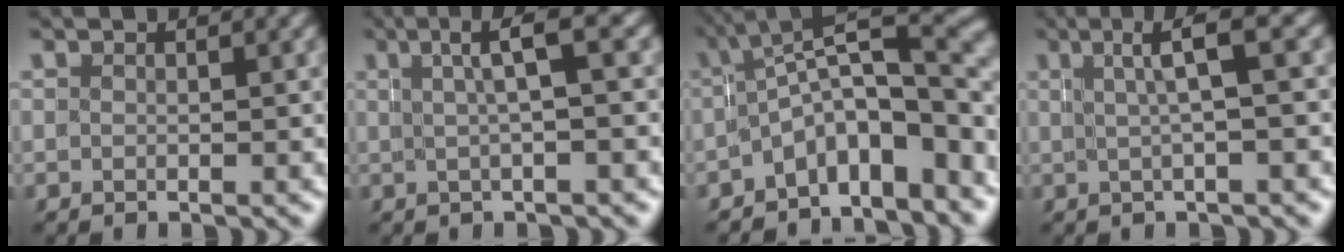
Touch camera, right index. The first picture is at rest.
{"total": 3.4, "force": [1.2, -0.3, 3.2], "torque": [-0.036, 0.020, 0.018]}
{"total": 9.3, "force": [-1.8, 4.7, 7.8], "torque": [-0.102, -0.002, -0.029]}
{"total": 3.4, "force": [1.2, -0.5, 3.1], "torque": [-0.037, 0.020, 0.018]}